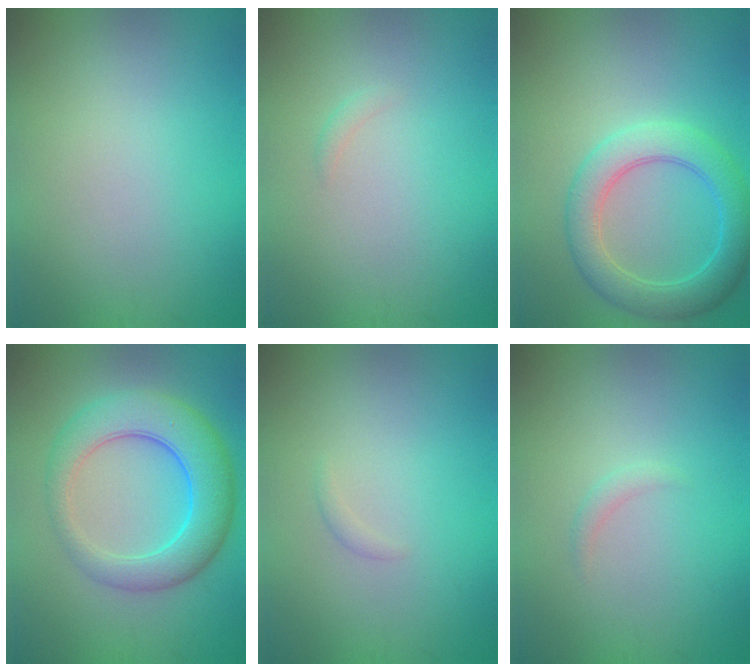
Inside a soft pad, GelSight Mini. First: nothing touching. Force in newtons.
{"total": 0.5, "press": 0.5, "slide": 0.1}
{"total": 5.2, "press": 5.2, "slide": 0.2}
{"total": 7.3, "press": 7.2, "slide": 0.4}
{"total": 0.5, "press": 0.5, "slide": 0.0}
{"total": 0.8, "press": 0.8, "slide": 0.1}